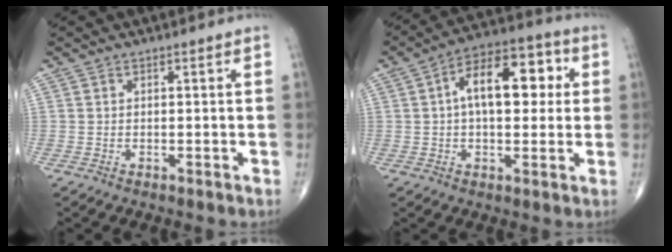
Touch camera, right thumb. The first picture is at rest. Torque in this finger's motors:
{"motor_torque": [0.08, 0.59, 0.39, 0.25, 0.09]}